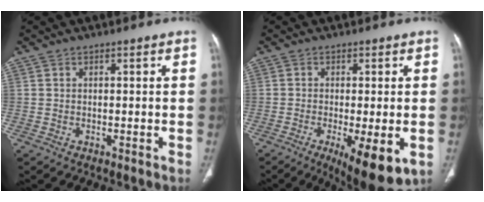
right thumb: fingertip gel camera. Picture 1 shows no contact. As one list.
[{"total": 10.6, "force": [-3.9, 3.0, 9.4], "torque": [-0.138, -0.018, -0.051]}]